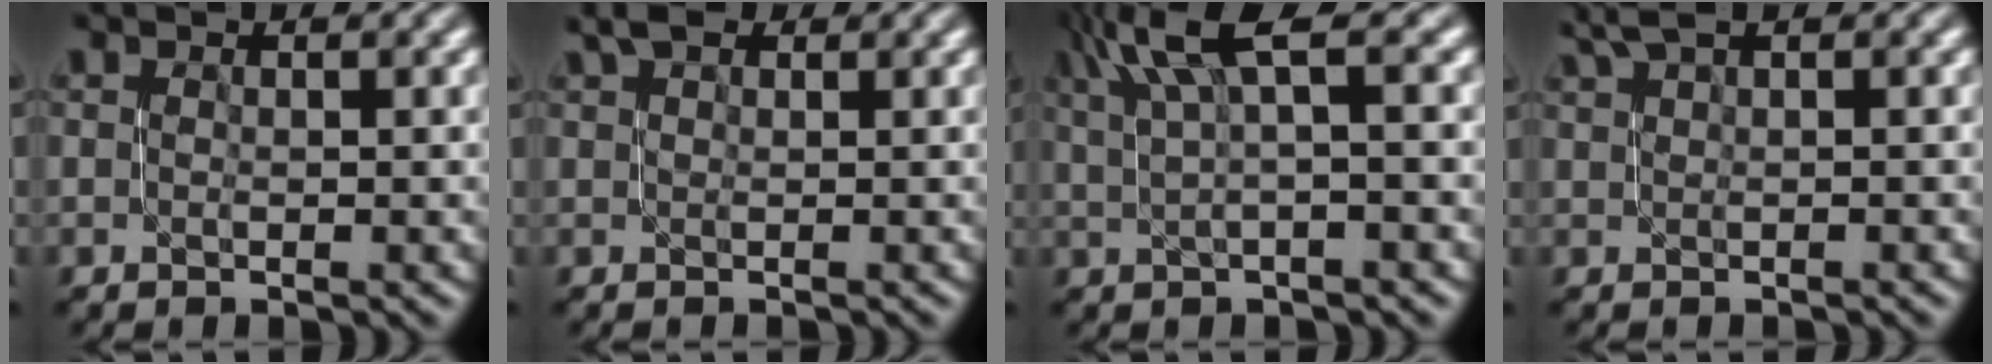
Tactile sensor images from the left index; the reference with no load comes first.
{"total": 2.3, "force": [1.9, 0.7, 1.0], "torque": [-0.015, 0.007, 0.030]}
{"total": 5.1, "force": [2.4, 0.8, 4.4], "torque": [-0.081, 0.015, 0.047]}
{"total": 2.0, "force": [1.7, 0.2, 1.0], "torque": [-0.015, 0.007, 0.033]}